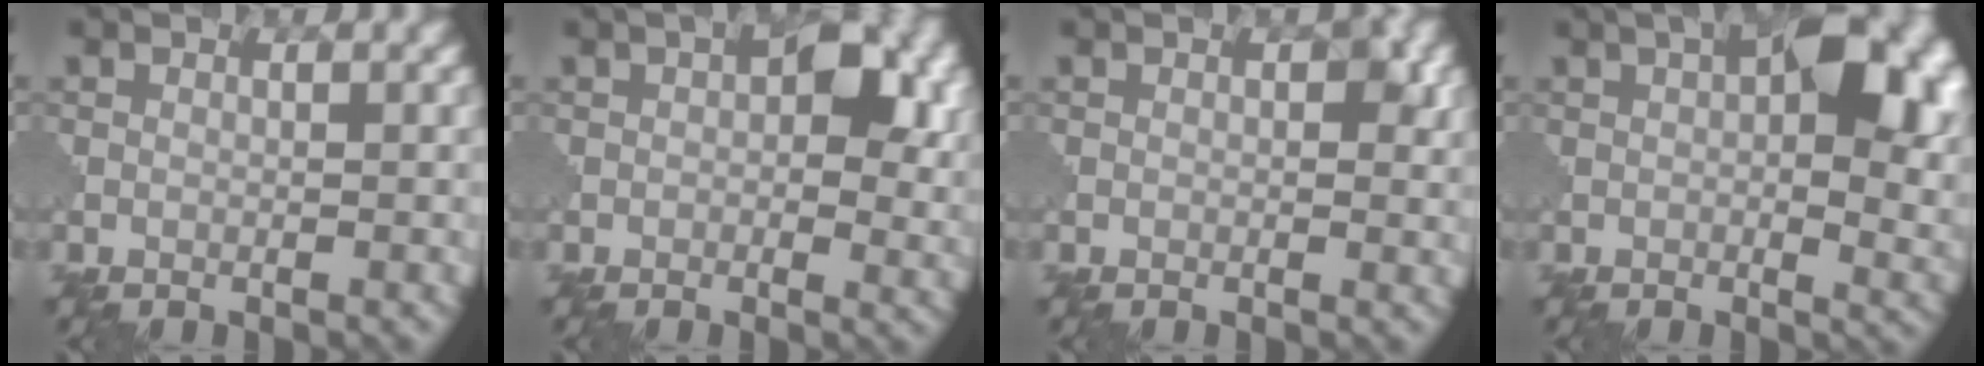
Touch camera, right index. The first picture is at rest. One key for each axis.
{"total": 7.0, "fx": 1.4, "fy": 3.9, "fz": 5.6, "tx": -0.065, "ty": -0.003, "tz": 0.020}
{"total": 2.4, "fx": 0.4, "fy": 1.3, "fz": 2.0, "tx": -0.020, "ty": -0.004, "tz": 0.005}
{"total": 10.7, "fx": 2.3, "fy": 5.1, "fz": 9.1, "tx": -0.101, "ty": 0.002, "tz": 0.035}